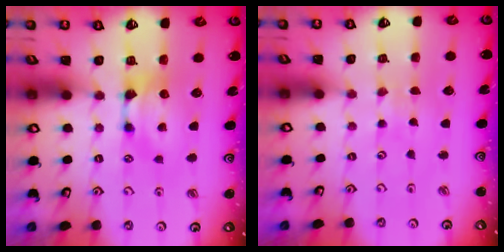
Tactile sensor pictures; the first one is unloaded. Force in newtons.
{"total": 5.7, "press": 5.7, "slide": 0.2}